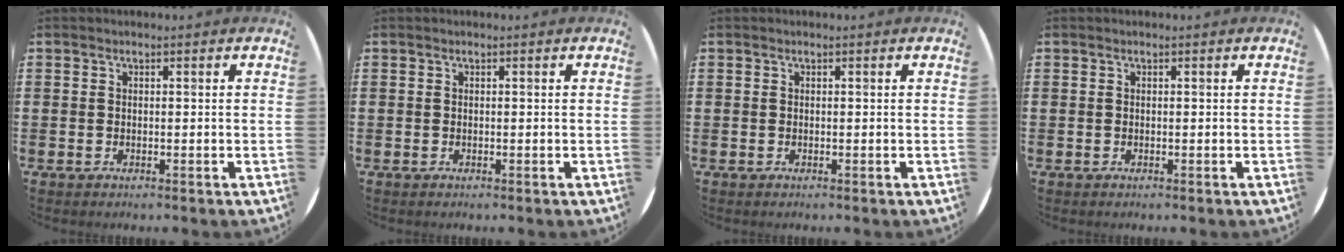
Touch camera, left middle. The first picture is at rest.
{"total": 0.0}
{"total": 0.0}
{"total": 0.0}